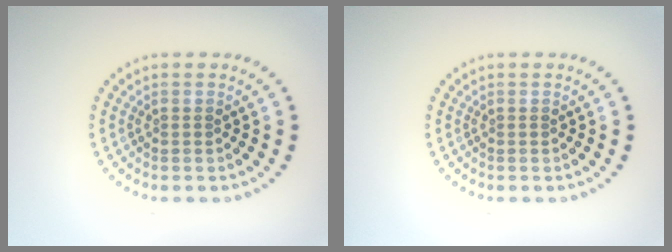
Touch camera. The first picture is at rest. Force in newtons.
{"total": 0.0}